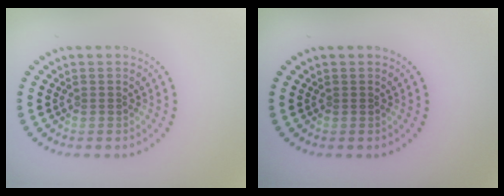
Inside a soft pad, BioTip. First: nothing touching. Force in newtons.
{"total": 0.0}